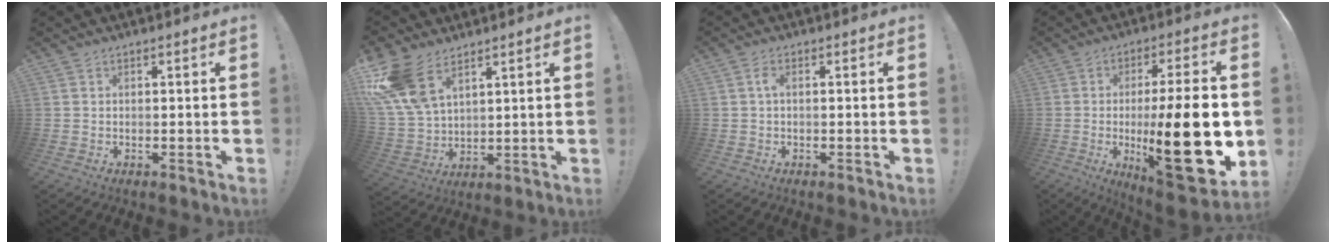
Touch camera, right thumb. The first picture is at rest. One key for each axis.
{"total": 14.3, "fx": 8.5, "fy": 8.2, "fz": 8.1, "tx": -0.163, "ty": -0.044, "tz": 0.166}
{"total": 2.0, "fx": -0.1, "fy": 0.6, "fz": 1.9, "tx": -0.037, "ty": 0.007, "tz": -0.004}
{"total": 26.3, "fx": -3.3, "fy": 6.8, "fz": 25.2, "tx": -0.405, "ty": -0.005, "tz": -0.045}